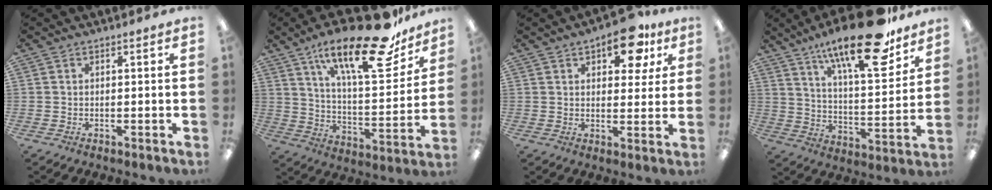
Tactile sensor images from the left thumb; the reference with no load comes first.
{"total": 25.4, "force": [16.9, 8.0, 17.1], "torque": [-0.259, -0.100, 0.276]}
{"total": 11.5, "force": [6.4, 5.6, 7.8], "torque": [-0.082, -0.025, 0.103]}
{"total": 23.4, "force": [16.4, 6.7, 15.3], "torque": [-0.234, -0.103, 0.267]}